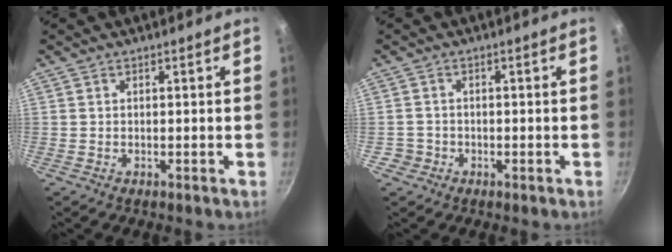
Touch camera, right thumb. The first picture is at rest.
{"total": 2.2, "force": [-0.9, 1.9, 0.2], "torque": [0.007, 0.017, -0.012]}